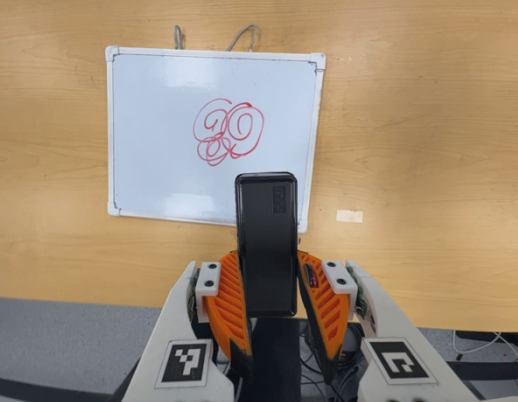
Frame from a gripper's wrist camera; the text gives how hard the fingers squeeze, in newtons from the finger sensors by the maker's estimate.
{"total": 4.7, "left": 3.5, "right": 6.0}